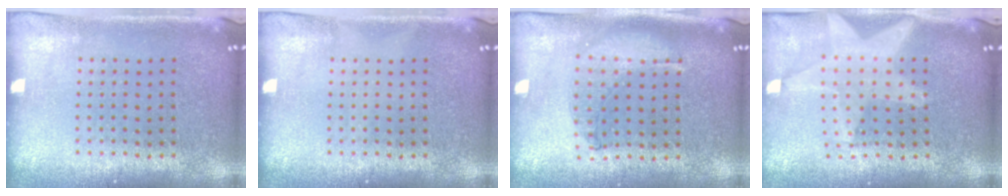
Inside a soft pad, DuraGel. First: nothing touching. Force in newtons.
{"total": 0.0}
{"total": 0.9, "press": 0.9, "slide": 0.3}
{"total": 1.9, "press": 1.6, "slide": 1.0}